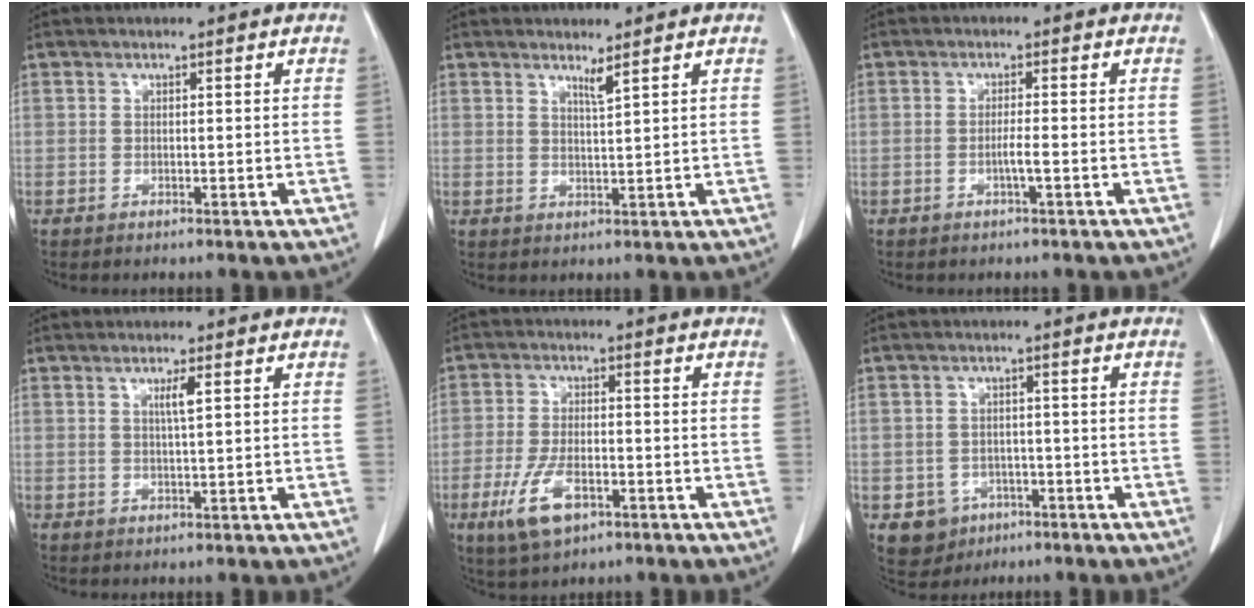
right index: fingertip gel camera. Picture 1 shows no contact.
{"total": 1.9, "force": [1.5, -0.5, 1.1], "torque": [-0.021, -0.014, 0.028]}
{"total": 1.8, "force": [-0.6, -0.3, 1.7], "torque": [-0.034, -0.001, -0.013]}
{"total": 2.1, "force": [0.8, -0.2, 2.0], "torque": [-0.038, -0.003, 0.013]}
{"total": 7.8, "force": [-3.6, 3.3, 6.1], "torque": [-0.130, -0.008, -0.061]}
{"total": 5.1, "force": [-2.3, 4.5, 0.8], "torque": [-0.009, 0.010, -0.027]}